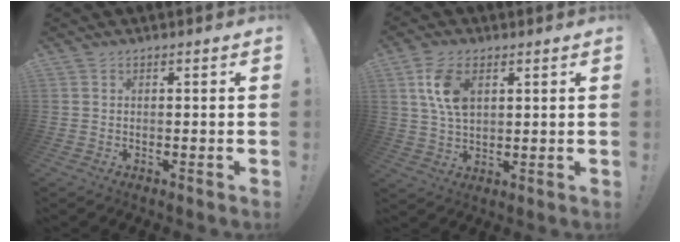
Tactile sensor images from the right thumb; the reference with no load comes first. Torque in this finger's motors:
{"motor_torque": [-0.04, 0.31, 0.57, 0.80, 0.08]}